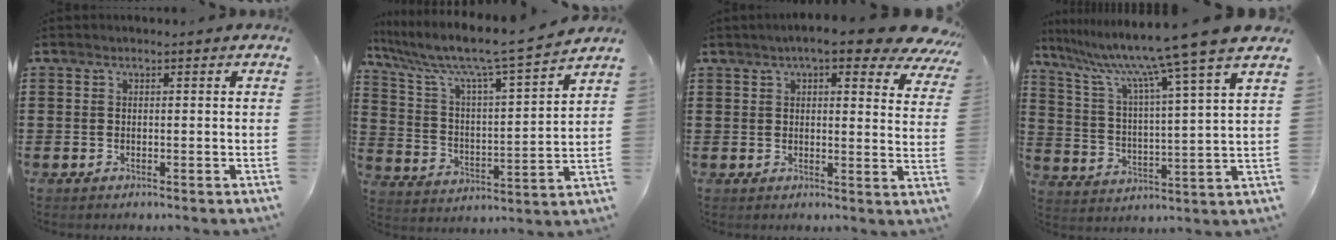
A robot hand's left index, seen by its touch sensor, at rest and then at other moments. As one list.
[{"total": 8.4, "force": [7.1, 0.3, 4.4], "torque": [-0.119, -0.056, 0.110]}, {"total": 7.5, "force": [5.9, 1.1, 4.4], "torque": [-0.079, -0.018, 0.101]}, {"total": 10.9, "force": [9.0, -1.8, 5.8], "torque": [-0.149, -0.060, 0.137]}]